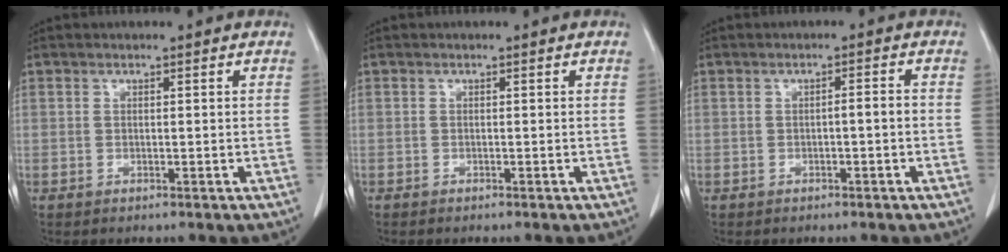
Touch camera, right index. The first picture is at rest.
{"total": 0.0}
{"total": 1.5, "force": [-0.5, 0.2, 1.5], "torque": [-0.021, 0.003, -0.007]}